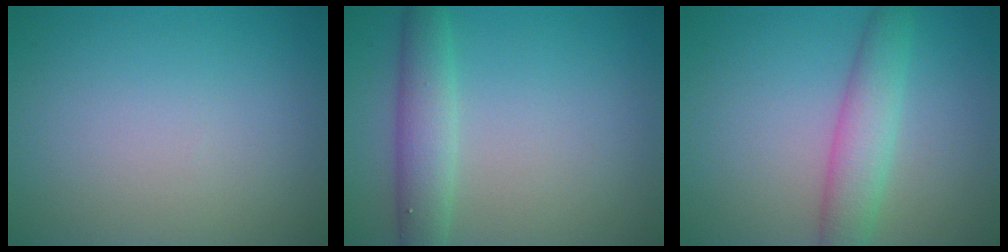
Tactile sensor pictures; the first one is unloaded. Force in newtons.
{"total": 3.6, "press": 3.6, "slide": 0.1}
{"total": 3.9, "press": 3.9, "slide": 0.1}